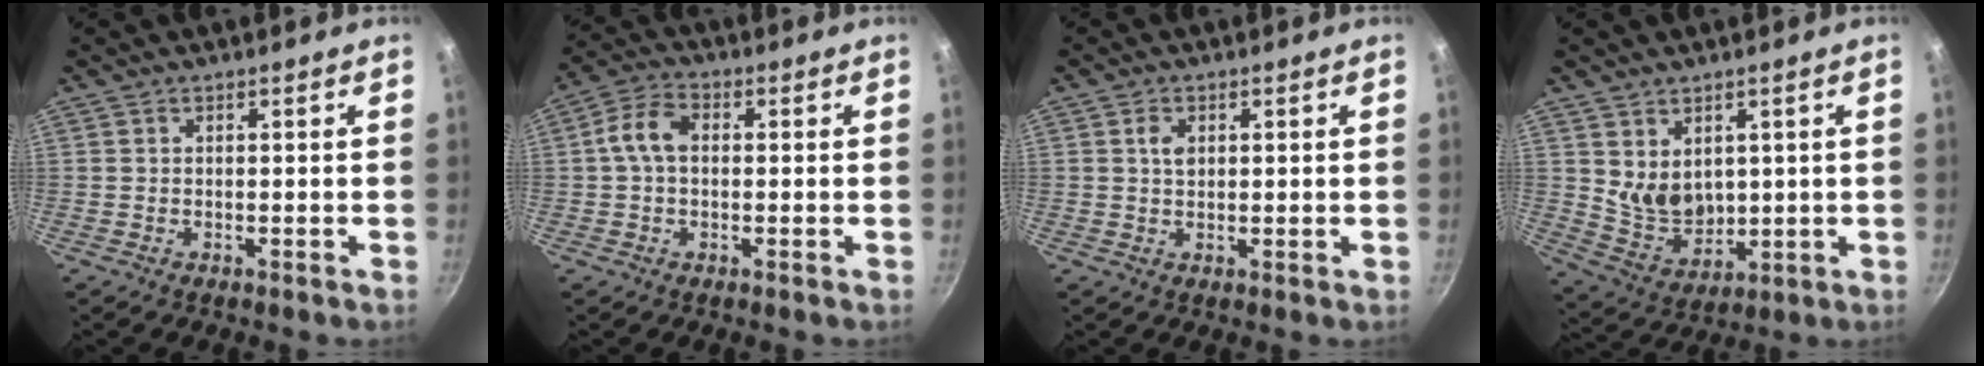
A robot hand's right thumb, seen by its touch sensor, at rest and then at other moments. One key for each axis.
{"total": 6.7, "fx": 0.6, "fy": 4.4, "fz": 5.0, "tx": -0.099, "ty": 0.023, "tz": -0.001}
{"total": 2.4, "fx": 0.8, "fy": 1.6, "fz": 1.7, "tx": -0.025, "ty": -0.001, "tz": 0.014}
{"total": 7.8, "fx": 2.4, "fy": 5.9, "fz": 4.6, "tx": -0.058, "ty": -0.031, "tz": 0.064}